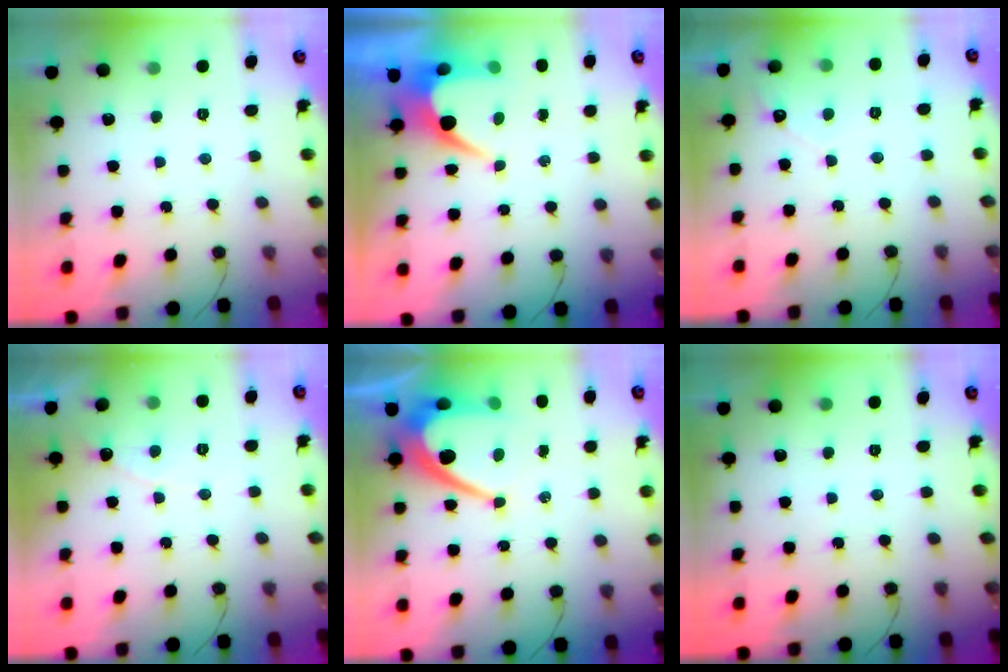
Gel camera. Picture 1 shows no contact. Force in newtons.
{"total": 7.0, "press": 7.0, "slide": 0.2}
{"total": 2.8, "press": 2.8, "slide": 0.2}
{"total": 5.9, "press": 5.9, "slide": 0.5}
{"total": 11.2, "press": 11.2, "slide": 0.8}
{"total": 0.0}